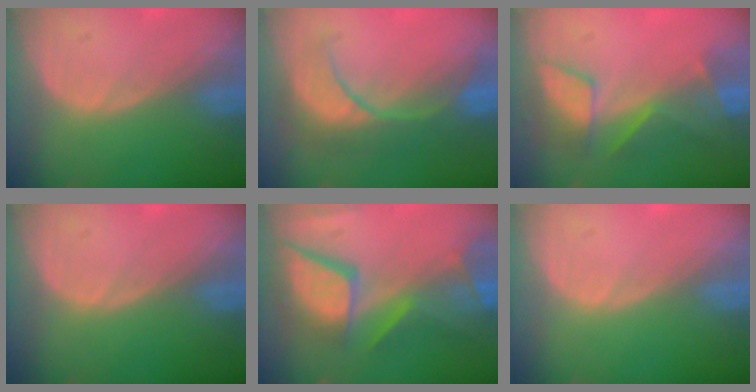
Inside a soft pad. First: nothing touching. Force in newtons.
{"total": 8.3, "press": 8.2, "slide": 1.1}
{"total": 8.6, "press": 7.3, "slide": 4.5}
{"total": 0.0}
{"total": 12.4, "press": 10.1, "slide": 7.1}
{"total": 0.0}